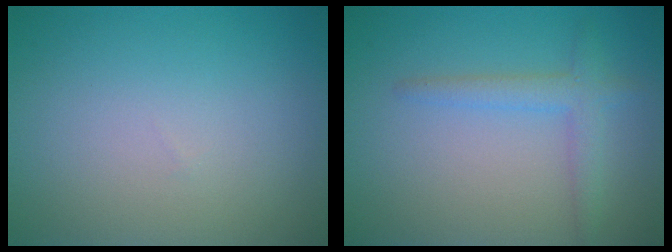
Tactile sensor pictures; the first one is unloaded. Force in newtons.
{"total": 2.3, "press": 2.3, "slide": 0.2}